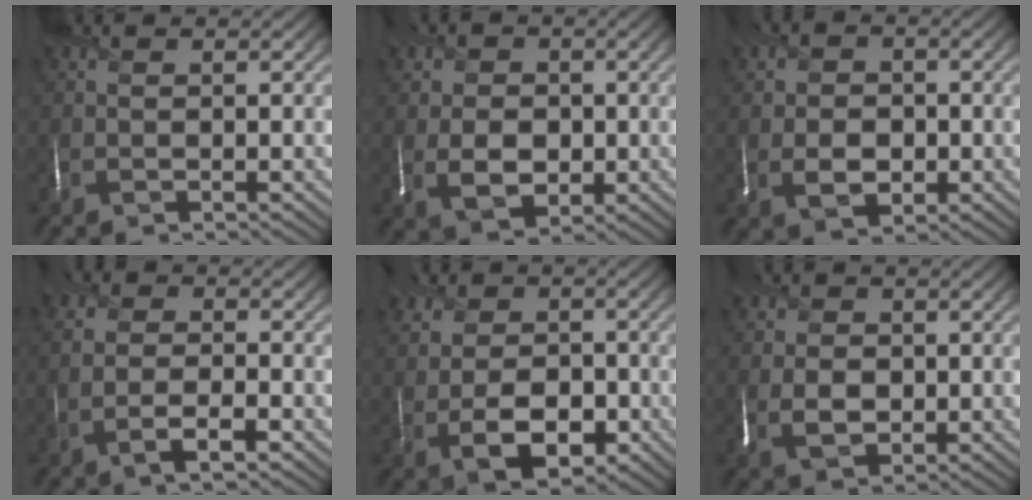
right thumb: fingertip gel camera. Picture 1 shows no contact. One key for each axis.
{"total": 6.1, "fx": -0.2, "fy": 5.0, "fz": 3.6, "tx": -0.069, "ty": -0.004, "tz": -0.015}
{"total": 4.8, "fx": -0.8, "fy": 3.8, "fz": 2.8, "tx": -0.042, "ty": -0.007, "tz": -0.020}
{"total": 4.2, "fx": -1.6, "fy": 1.8, "fz": 3.5, "tx": -0.068, "ty": -0.003, "tz": -0.035}
{"total": 9.0, "fx": -1.5, "fy": 6.5, "fz": 6.0, "tx": -0.092, "ty": -0.003, "tz": -0.040}
{"total": 4.6, "fx": -0.1, "fy": 3.7, "fz": 2.7, "tx": -0.053, "ty": -0.002, "tz": -0.005}